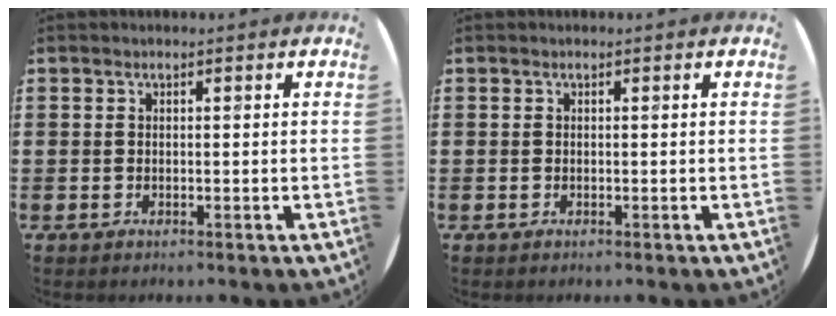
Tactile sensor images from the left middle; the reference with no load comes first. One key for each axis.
{"total": 0.0}